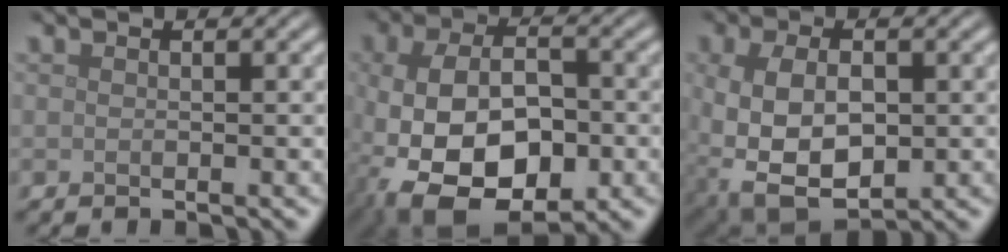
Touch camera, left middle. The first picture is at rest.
{"total": 11.5, "force": [-4.0, 6.7, 8.4], "torque": [-0.177, -0.028, -0.060]}
{"total": 9.1, "force": [-0.9, 5.7, 7.0], "torque": [-0.160, -0.028, 0.004]}